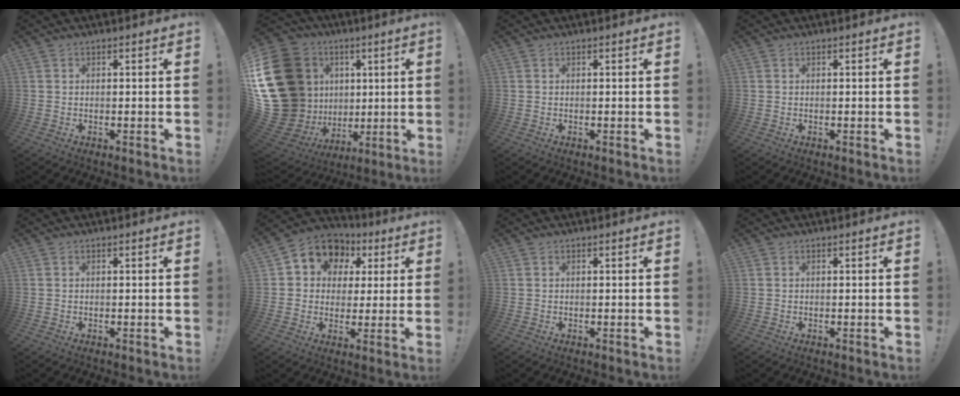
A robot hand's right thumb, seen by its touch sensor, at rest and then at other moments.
{"total": 27.9, "force": [4.4, 22.1, 16.5], "torque": [-0.314, -0.038, 0.161]}
{"total": 0.0}
{"total": 0.0}
{"total": 0.0}
{"total": 10.2, "force": [4.1, 8.4, 4.0], "torque": [-0.064, -0.019, 0.079]}
{"total": 0.0}
{"total": 0.0}